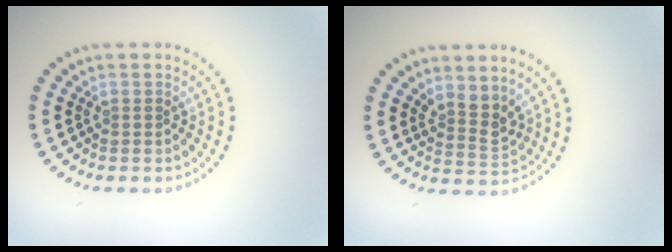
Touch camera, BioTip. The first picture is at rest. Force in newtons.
{"total": 2.5, "press": 1.8, "slide": 1.7}